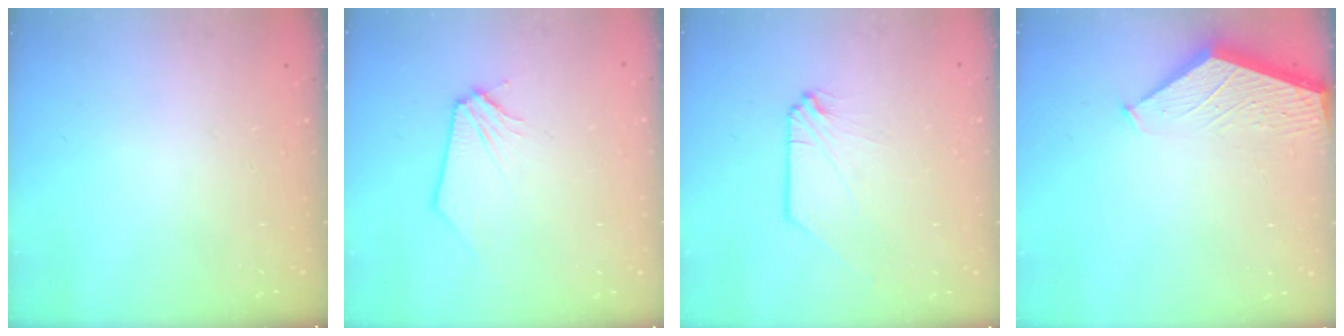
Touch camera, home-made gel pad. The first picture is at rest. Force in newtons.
{"total": 0.0}
{"total": 0.0}
{"total": 1.9, "press": 1.9, "slide": 0.2}